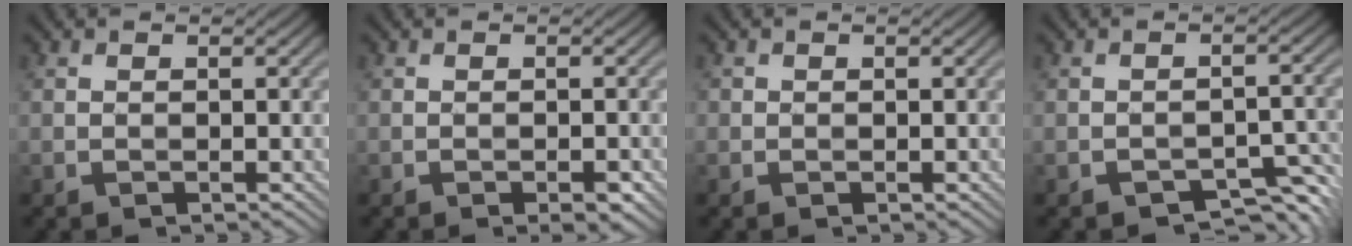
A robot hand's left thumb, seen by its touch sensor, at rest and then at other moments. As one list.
[{"total": 1.1, "force": [-0.8, 0.2, 0.7], "torque": [-0.012, 0.002, -0.013]}, {"total": 0.7, "force": [0.2, 0.6, 0.0], "torque": [0.000, -0.001, 0.002]}, {"total": 3.8, "force": [-2.9, 1.4, 2.0], "torque": [-0.023, 0.000, -0.036]}]